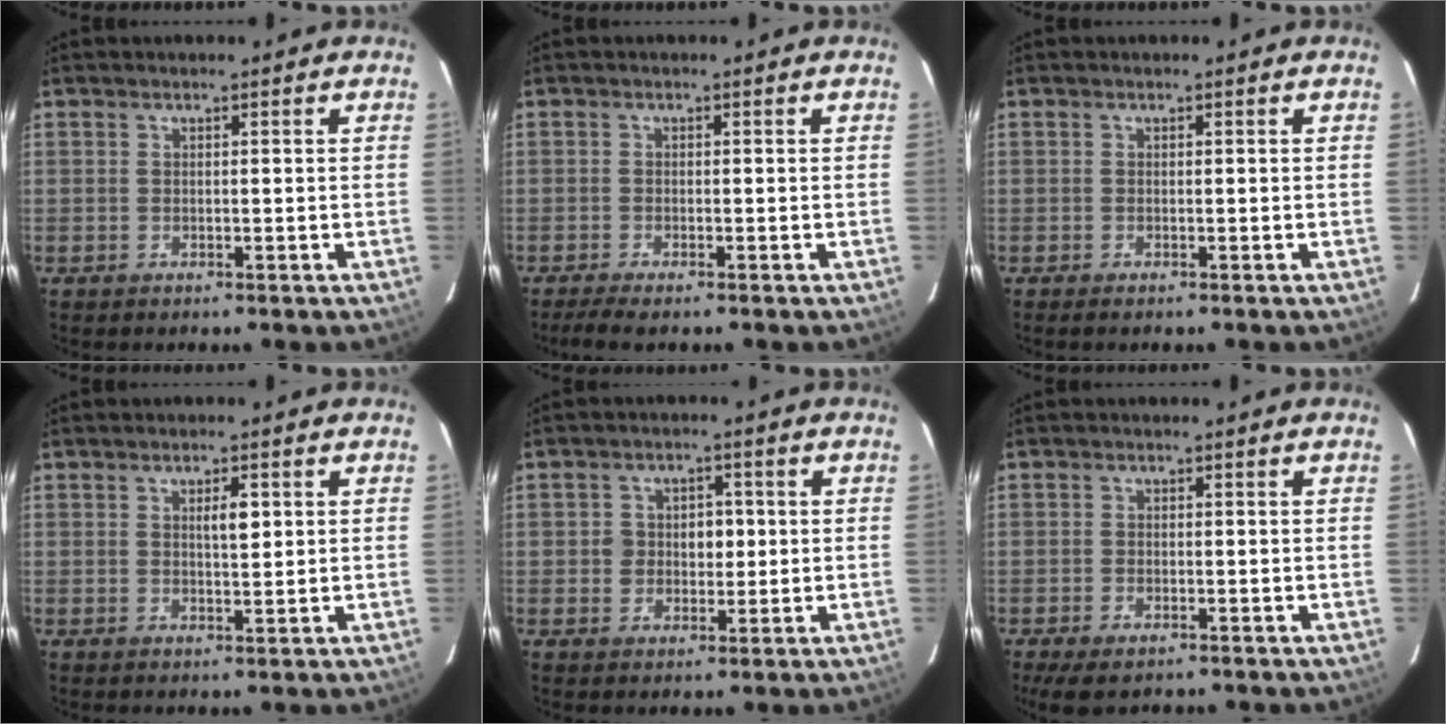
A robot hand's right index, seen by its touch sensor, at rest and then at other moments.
{"total": 3.6, "force": [-2.8, 0.4, 2.1], "torque": [-0.036, -0.009, -0.045]}
{"total": 0.7, "force": [-0.6, 0.0, 0.4], "torque": [-0.009, -0.002, -0.010]}
{"total": 2.7, "force": [0.9, 0.7, 2.4], "torque": [-0.041, 0.000, 0.015]}
{"total": 5.0, "force": [0.3, 3.8, 3.1], "torque": [-0.037, 0.015, 0.010]}
{"total": 4.4, "force": [-3.0, 1.9, 2.6], "torque": [-0.049, -0.010, -0.046]}